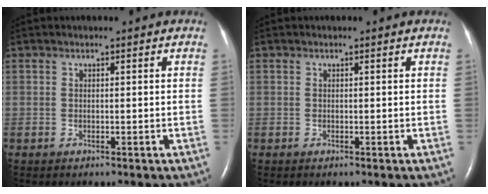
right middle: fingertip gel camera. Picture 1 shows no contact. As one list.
[{"total": 0.0}]